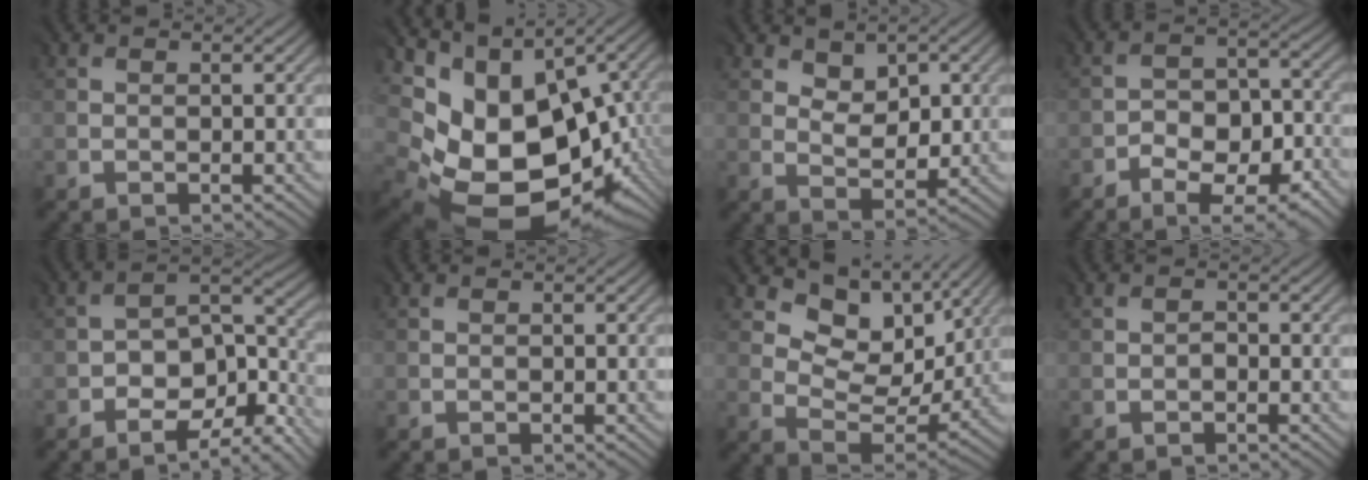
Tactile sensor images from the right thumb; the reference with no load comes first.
{"total": 15.0, "force": [0.1, 10.2, 11.0], "torque": [-0.179, -0.041, 0.061]}
{"total": 4.1, "force": [2.3, 2.6, 2.2], "torque": [-0.037, -0.010, 0.039]}
{"total": 10.3, "force": [-6.4, 5.2, 6.1], "torque": [-0.098, -0.013, -0.097]}
{"total": 10.5, "force": [-7.0, 4.9, 6.1], "torque": [-0.095, -0.011, -0.110]}
{"total": 0.0}
{"total": 8.4, "force": [4.9, 5.2, 4.5], "torque": [-0.089, -0.014, 0.087]}
{"total": 0.6, "force": [-0.6, 0.2, 0.1], "torque": [0.001, 0.002, -0.011]}